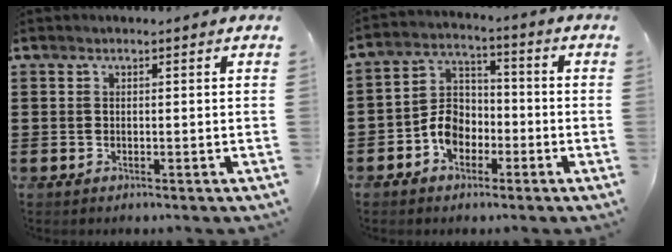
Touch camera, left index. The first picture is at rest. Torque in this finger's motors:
{"motor_torque": [0.98, 0.44, 0.29, 0.08]}